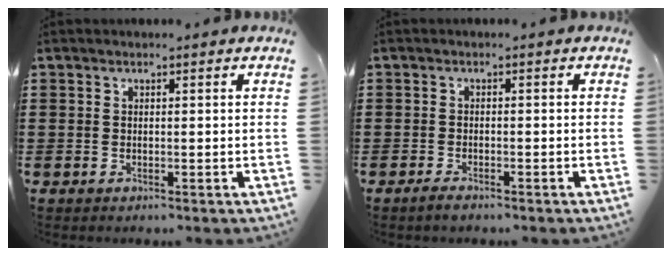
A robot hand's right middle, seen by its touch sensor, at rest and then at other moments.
{"total": 1.2, "force": [-0.9, 0.2, 0.8], "torque": [-0.016, -0.004, -0.016]}